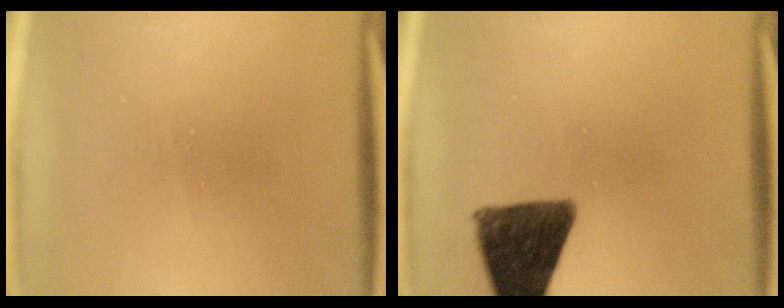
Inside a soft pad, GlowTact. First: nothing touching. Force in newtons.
{"total": 12.5}